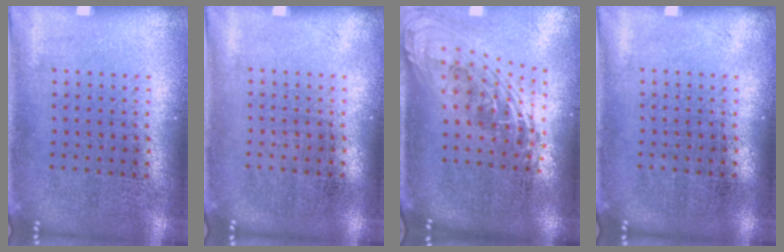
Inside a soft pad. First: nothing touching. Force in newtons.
{"total": 0.0}
{"total": 2.2, "press": 1.6, "slide": 1.5}
{"total": 0.0}